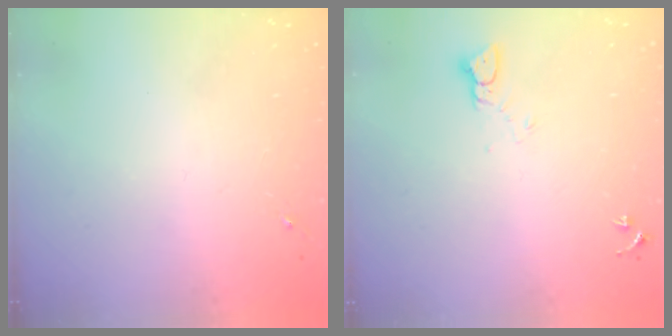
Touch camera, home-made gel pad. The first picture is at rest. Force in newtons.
{"total": 2.6, "press": 2.6, "slide": 0.1}